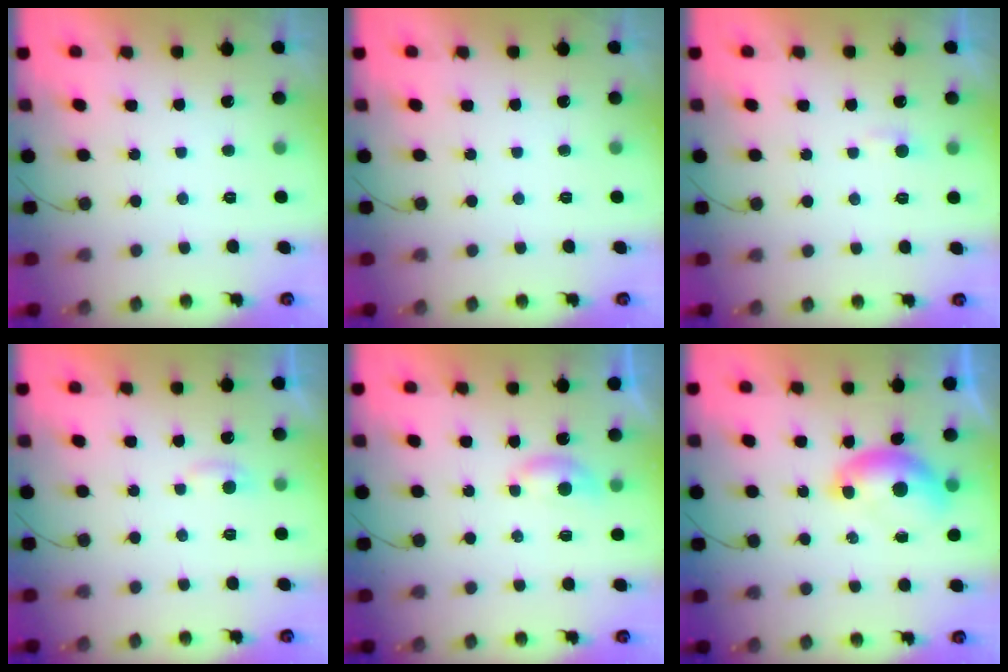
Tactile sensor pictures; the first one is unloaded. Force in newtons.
{"total": 0.0}
{"total": 2.7, "press": 2.7, "slide": 0.3}
{"total": 2.8, "press": 2.8, "slide": 0.4}
{"total": 4.2, "press": 4.1, "slide": 0.6}
{"total": 7.7, "press": 7.6, "slide": 1.0}